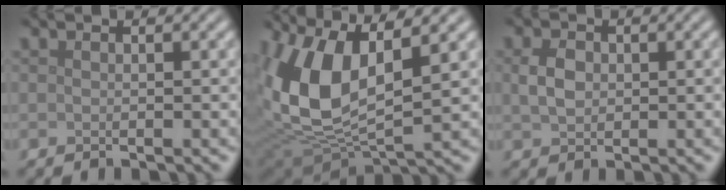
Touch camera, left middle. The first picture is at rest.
{"total": 10.7, "force": [2.5, 5.1, 9.1], "torque": [-0.206, -0.004, 0.047]}
{"total": 2.3, "force": [0.3, 1.8, 1.5], "torque": [-0.033, 0.002, 0.004]}